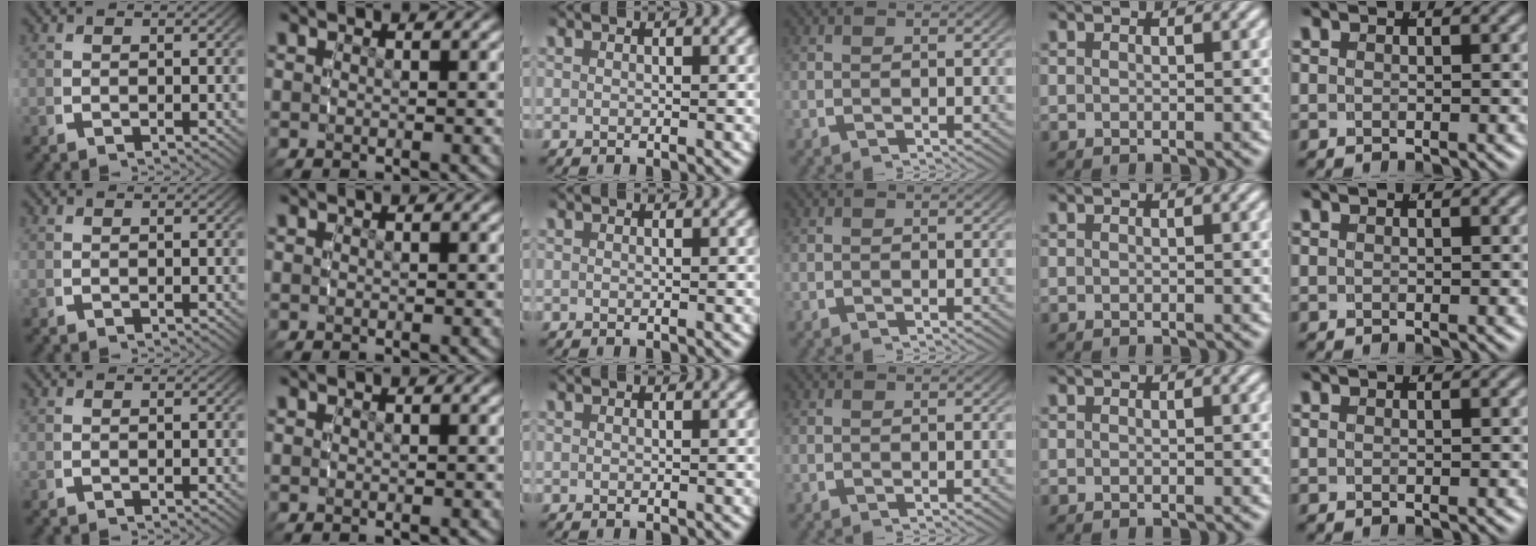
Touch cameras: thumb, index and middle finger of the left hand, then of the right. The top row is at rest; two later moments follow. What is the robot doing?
{"motion": "reach", "object": "pen bag"}